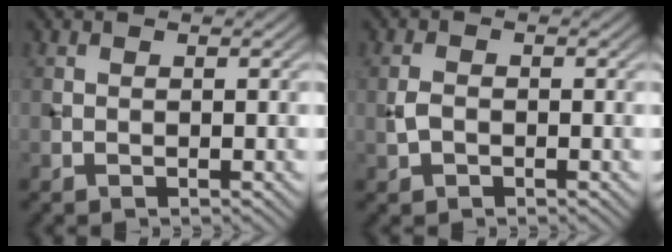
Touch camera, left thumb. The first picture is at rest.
{"total": 1.9, "force": [-0.4, 1.3, 1.3], "torque": [-0.033, 0.001, -0.011]}